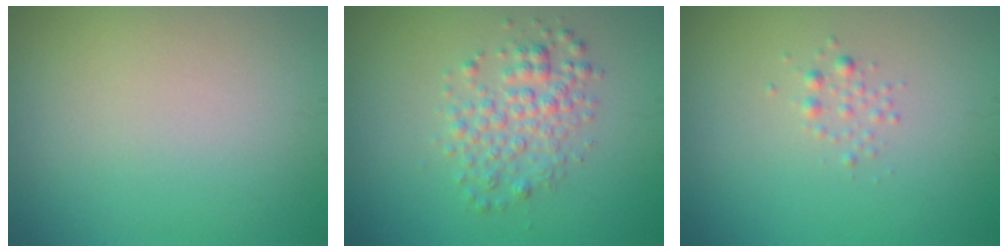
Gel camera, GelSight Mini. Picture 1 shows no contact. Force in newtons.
{"total": 3.0, "press": 3.0, "slide": 0.1}
{"total": 0.9, "press": 0.9, "slide": 0.0}